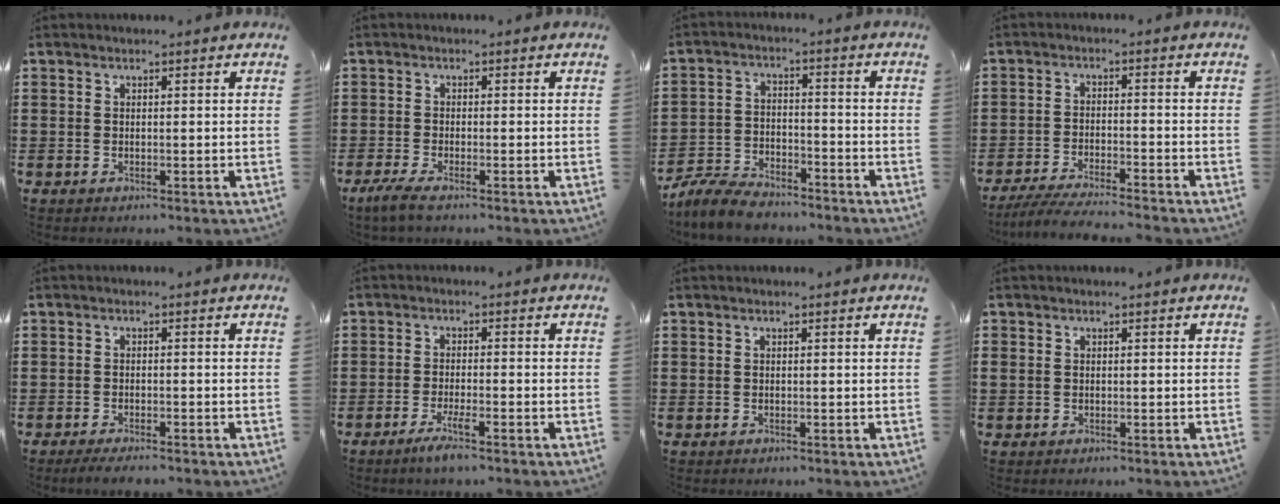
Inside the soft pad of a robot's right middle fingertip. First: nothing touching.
{"total": 2.0, "force": [-1.4, 0.2, 1.5], "torque": [-0.033, -0.001, -0.027]}
{"total": 6.6, "force": [-6.2, 1.3, 1.8], "torque": [-0.043, 0.009, -0.123]}
{"total": 4.8, "force": [-4.5, 0.0, 1.6], "torque": [-0.040, -0.012, -0.090]}
{"total": 1.9, "force": [-1.8, -0.1, 0.7], "torque": [-0.014, -0.003, -0.033]}
{"total": 3.2, "force": [-2.1, 0.1, 2.4], "torque": [-0.046, -0.003, -0.039]}
{"total": 0.0}
{"total": 0.8, "force": [0.1, 0.7, 0.2], "torque": [-0.006, 0.007, 0.000]}